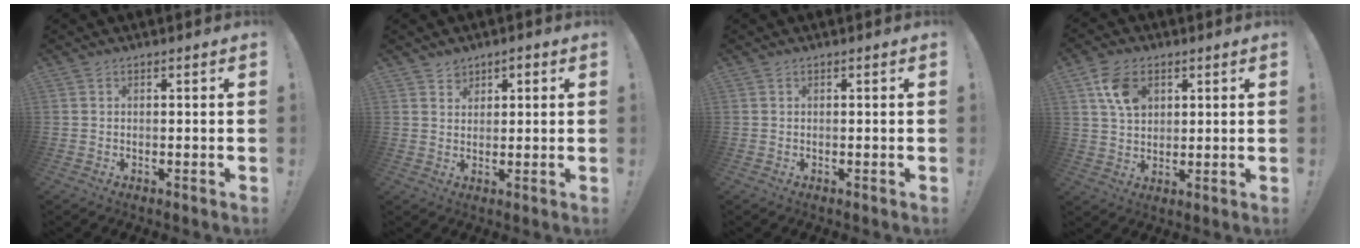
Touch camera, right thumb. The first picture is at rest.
{"total": 3.2, "force": [2.0, 2.5, 0.3], "torque": [0.005, -0.011, 0.033]}
{"total": 0.0}
{"total": 9.4, "force": [4.3, 6.4, 5.3], "torque": [-0.074, -0.011, 0.082]}